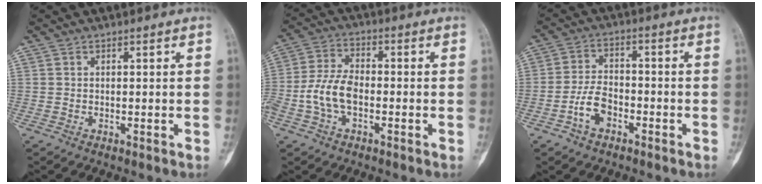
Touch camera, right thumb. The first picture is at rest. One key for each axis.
{"total": 8.2, "fx": -2.1, "fy": 4.7, "fz": 6.4, "tx": -0.136, "ty": 0.026, "tz": -0.048}
{"total": 6.3, "fx": -3.1, "fy": 3.8, "fz": 4.0, "tx": -0.071, "ty": 0.027, "tz": -0.062}